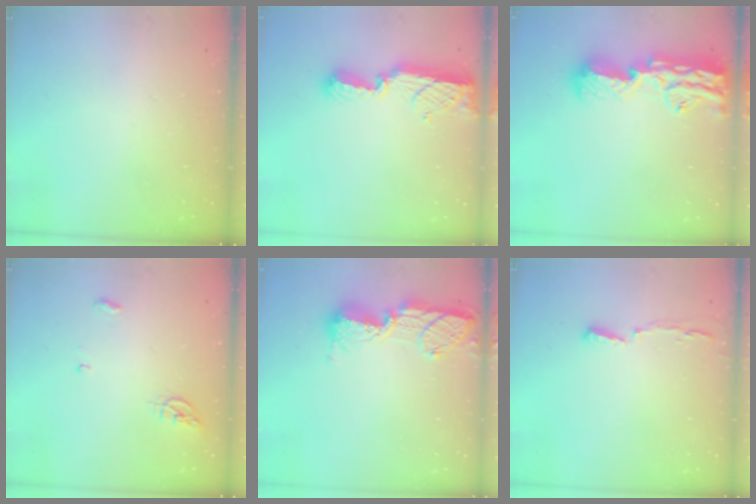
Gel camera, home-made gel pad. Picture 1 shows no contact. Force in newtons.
{"total": 10.8, "press": 10.5, "slide": 2.5}
{"total": 18.1, "press": 17.4, "slide": 5.2}
{"total": 4.5, "press": 4.3, "slide": 1.2}
{"total": 13.9, "press": 13.8, "slide": 1.0}
{"total": 4.1, "press": 4.0, "slide": 1.1}